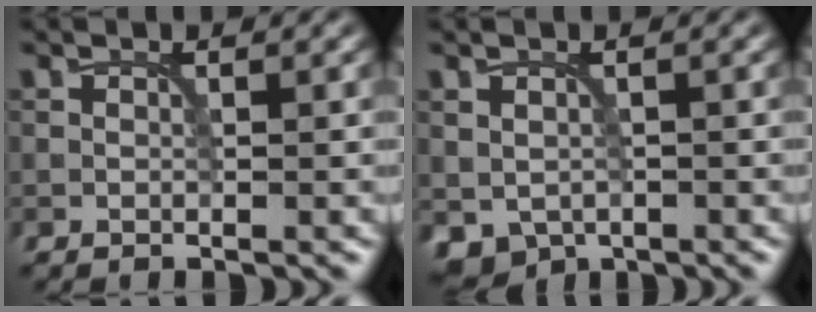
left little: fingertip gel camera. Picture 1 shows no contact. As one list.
[{"total": 1.9, "force": [-0.4, 1.5, 1.0], "torque": [-0.020, -0.010, -0.003]}]